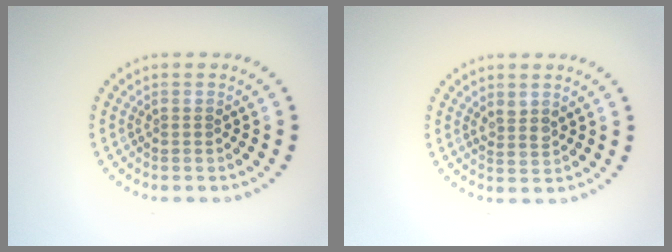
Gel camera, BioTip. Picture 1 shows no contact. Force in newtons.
{"total": 1.4, "press": 1.2, "slide": 0.7}